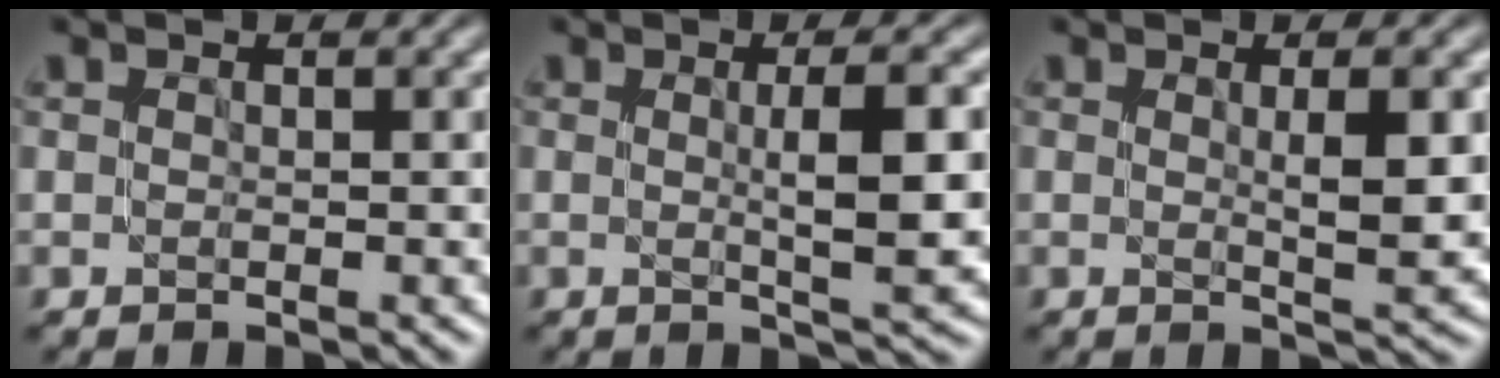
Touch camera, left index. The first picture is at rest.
{"total": 5.4, "force": [0.4, 1.0, 5.3], "torque": [-0.075, 0.005, 0.006]}
{"total": 3.4, "force": [0.5, 0.5, 3.3], "torque": [-0.052, -0.003, 0.009]}